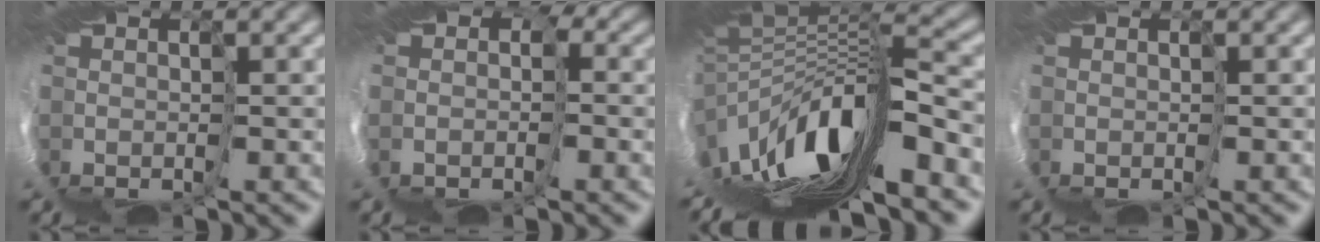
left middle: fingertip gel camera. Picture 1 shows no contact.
{"total": 2.7, "force": [0.0, 2.2, 1.6], "torque": [-0.033, 0.005, 0.003]}
{"total": 8.3, "force": [-2.5, -1.0, 7.9], "torque": [-0.150, 0.001, -0.015]}
{"total": 0.0}